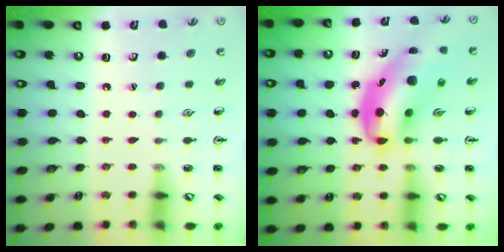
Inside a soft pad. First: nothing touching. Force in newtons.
{"total": 12.3, "press": 11.7, "slide": 3.7}